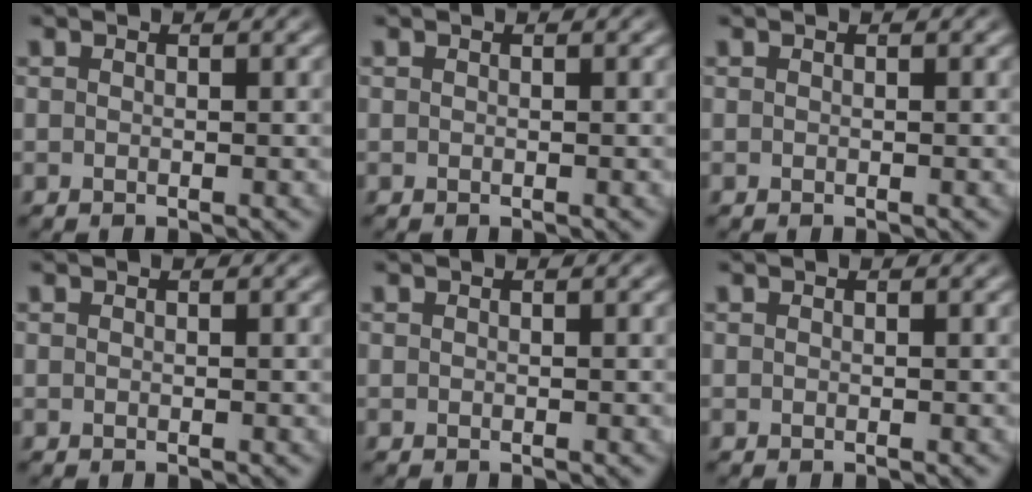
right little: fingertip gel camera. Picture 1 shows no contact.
{"total": 0.0}
{"total": 0.0}
{"total": 0.0}
{"total": 0.0}
{"total": 0.0}